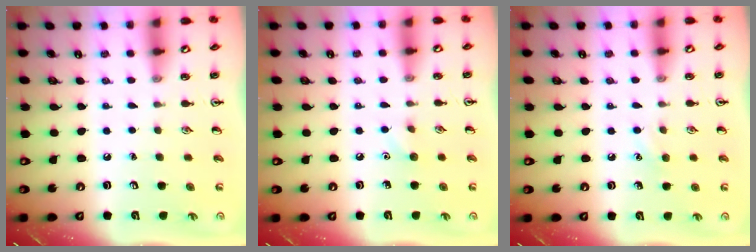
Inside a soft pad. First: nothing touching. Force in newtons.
{"total": 4.7, "press": 4.4, "slide": 1.5}
{"total": 5.1, "press": 4.8, "slide": 1.6}